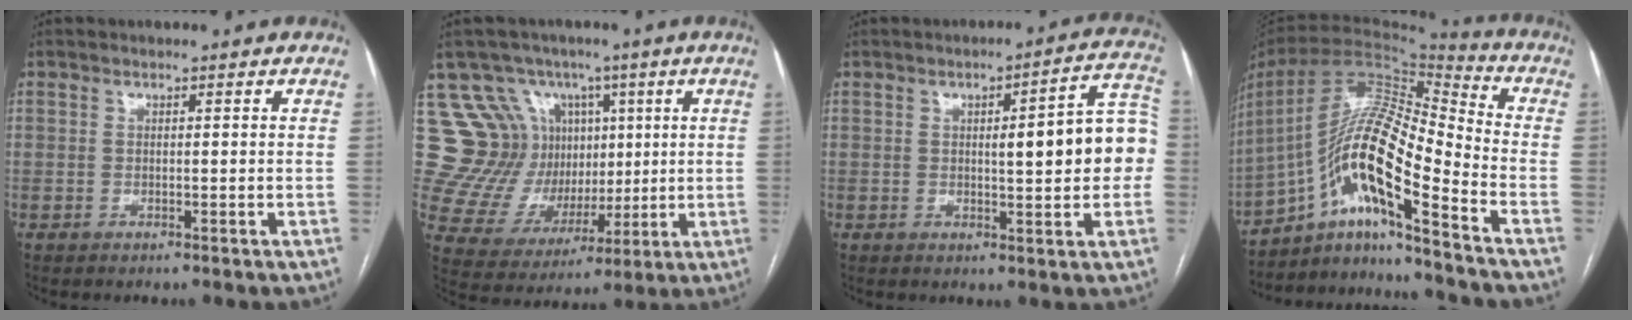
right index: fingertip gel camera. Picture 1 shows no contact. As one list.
[{"total": 13.8, "force": [5.5, 12.3, 3.1], "torque": [-0.061, 0.060, 0.118]}, {"total": 10.9, "force": [0.3, 2.3, 10.7], "torque": [-0.126, 0.031, 0.003]}, {"total": 17.3, "force": [-9.3, 1.8, 14.5], "torque": [-0.272, 0.017, -0.162]}]